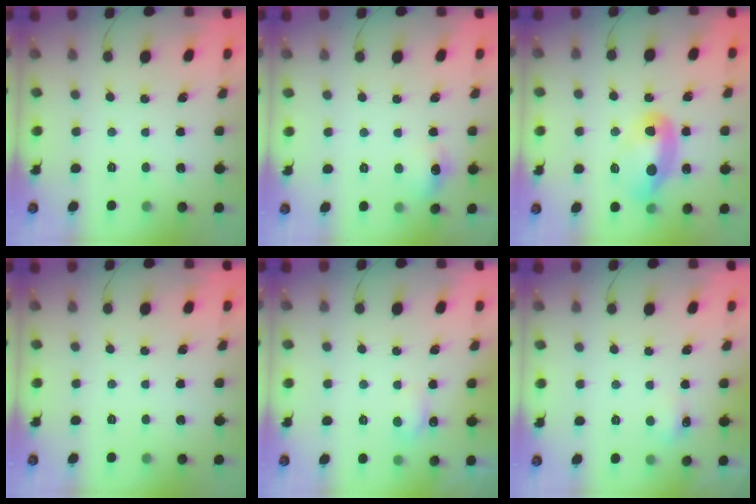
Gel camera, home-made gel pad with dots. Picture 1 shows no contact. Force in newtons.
{"total": 7.1, "press": 6.9, "slide": 1.7}
{"total": 11.9, "press": 11.9, "slide": 1.0}
{"total": 0.0}
{"total": 3.9, "press": 3.8, "slide": 0.8}
{"total": 5.1, "press": 5.0, "slide": 1.3}